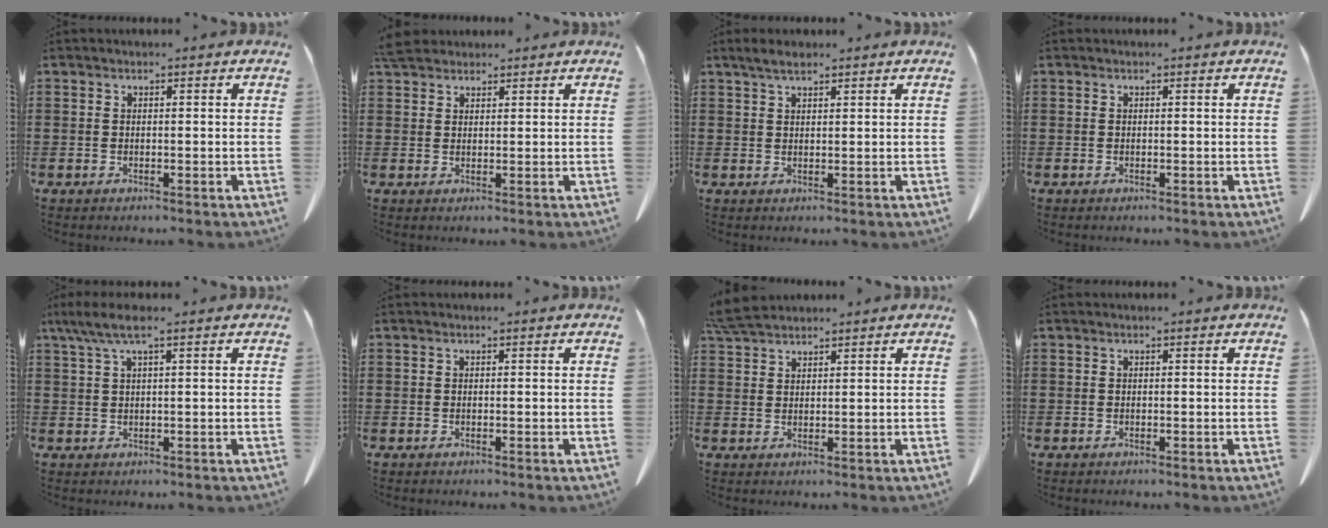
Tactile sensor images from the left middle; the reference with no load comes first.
{"total": 3.2, "force": [2.9, 1.1, 0.9], "torque": [-0.027, 0.000, 0.058]}
{"total": 2.7, "force": [1.9, 0.7, 1.7], "torque": [-0.038, 0.003, 0.036]}
{"total": 0.0}
{"total": 4.1, "force": [1.9, 0.5, 3.6], "torque": [-0.088, -0.005, 0.030]}
{"total": 0.0}
{"total": 4.2, "force": [3.8, 0.6, 1.7], "torque": [-0.045, -0.006, 0.074]}
{"total": 0.0}